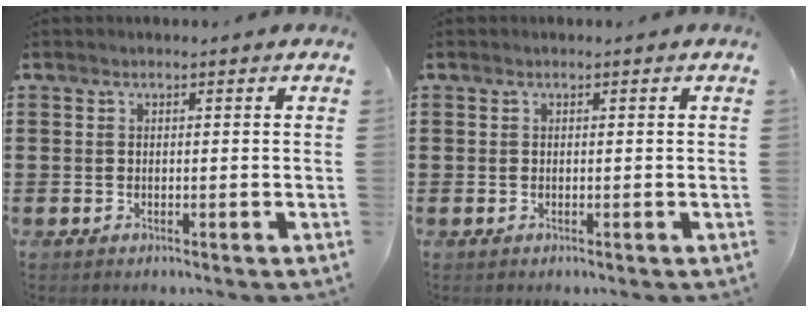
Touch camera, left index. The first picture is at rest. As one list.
[{"total": 0.0}]